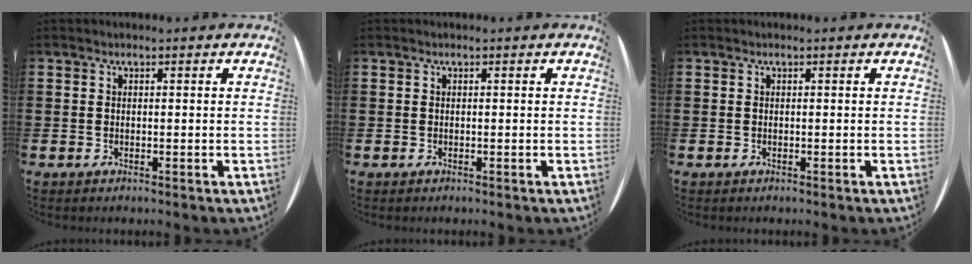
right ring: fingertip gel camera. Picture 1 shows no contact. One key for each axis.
{"total": 0.0}
{"total": 0.0}